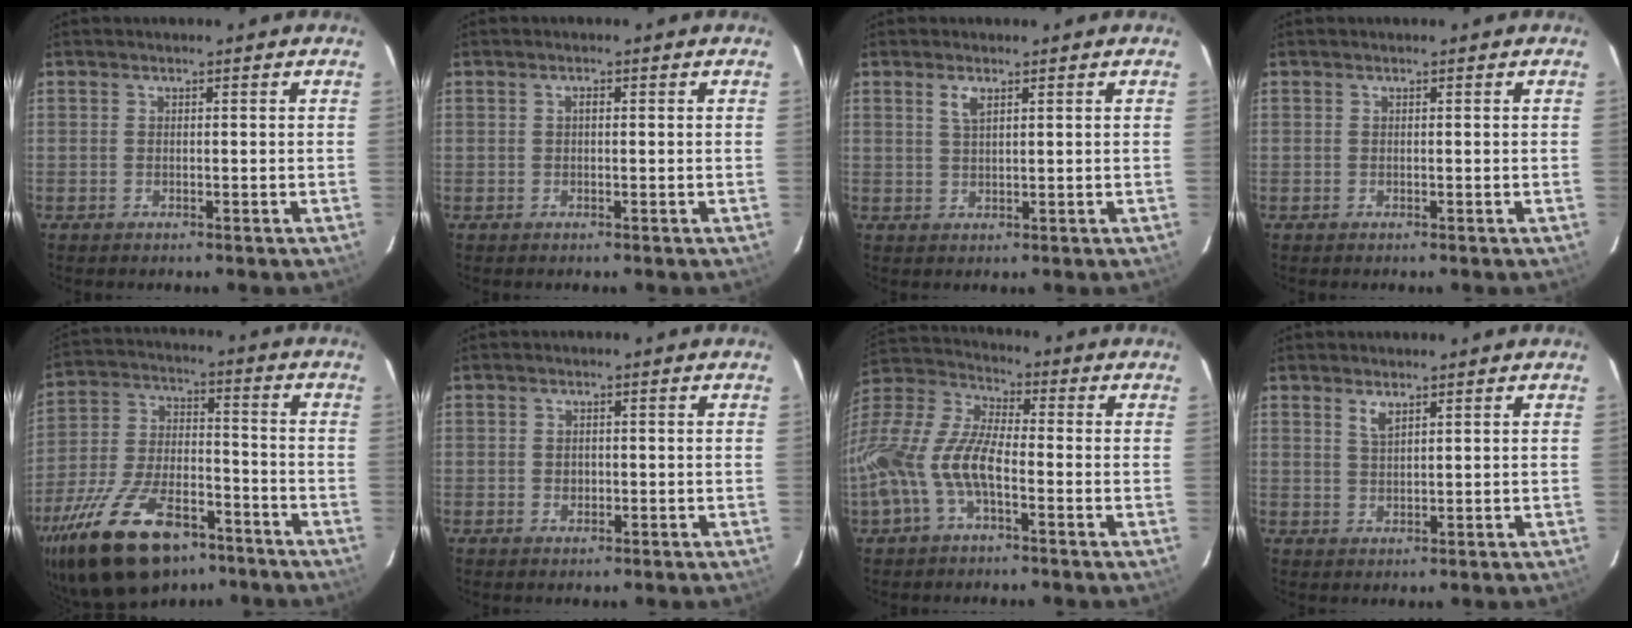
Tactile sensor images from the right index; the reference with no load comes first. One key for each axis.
{"total": 0.7, "fx": 0.0, "fy": 0.4, "fz": 0.5, "tx": -0.006, "ty": 0.006, "tz": -0.002}
{"total": 2.3, "fx": 1.2, "fy": 0.8, "fz": 1.8, "tx": -0.033, "ty": 0.003, "tz": 0.023}
{"total": 0.0}
{"total": 23.4, "fx": -15.1, "fy": 11.0, "fz": 14.1, "tx": -0.287, "ty": -0.018, "tz": -0.247}
{"total": 1.5, "fx": -0.2, "fy": 1.3, "fz": 0.7, "tx": -0.011, "ty": 0.001, "tz": -0.004}
{"total": 16.0, "fx": -5.1, "fy": 6.6, "fz": 13.7, "tx": -0.295, "ty": -0.001, "tz": -0.110}
{"total": 2.3, "fx": 1.6, "fy": 0.8, "fz": 1.6, "tx": -0.028, "ty": 0.001, "tz": 0.029}